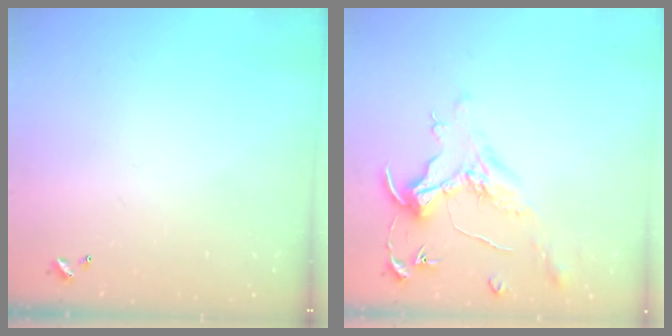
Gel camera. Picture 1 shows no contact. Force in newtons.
{"total": 1.6, "press": 1.4, "slide": 0.7}